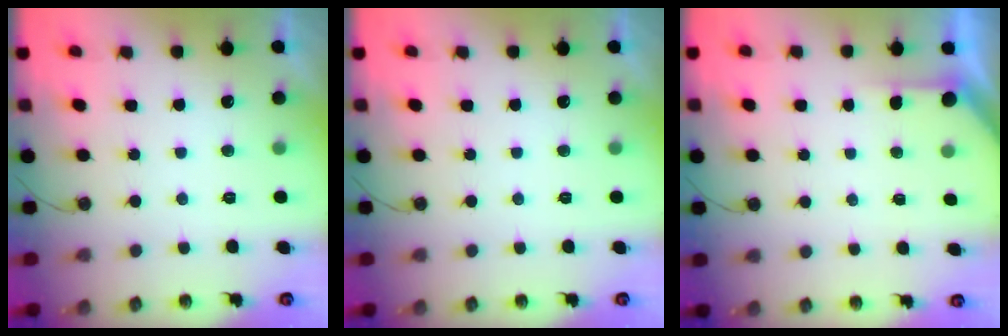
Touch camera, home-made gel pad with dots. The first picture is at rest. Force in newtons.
{"total": 0.0}
{"total": 1.2, "press": 1.2, "slide": 0.1}